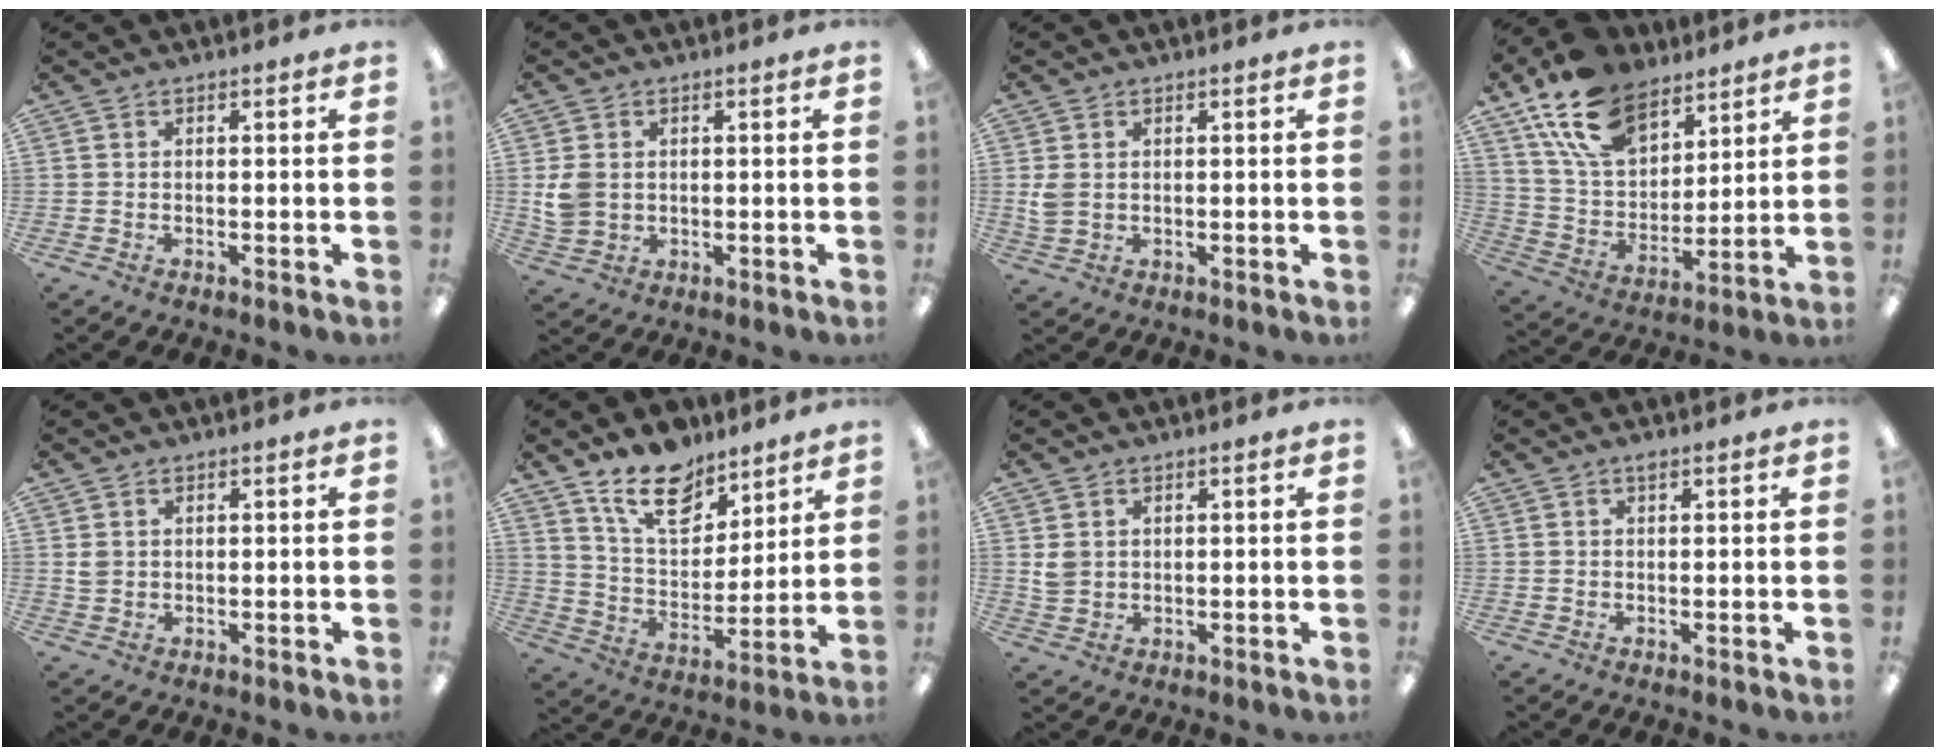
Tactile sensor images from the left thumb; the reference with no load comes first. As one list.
[{"total": 5.0, "force": [0.9, 4.1, 2.7], "torque": [-0.051, 0.004, 0.018]}, {"total": 3.3, "force": [0.7, 2.4, 2.1], "torque": [-0.034, 0.002, 0.012]}, {"total": 17.7, "force": [11.9, 10.0, 8.5], "torque": [-0.171, -0.049, 0.225]}, {"total": 1.9, "force": [0.8, 1.5, 0.9], "torque": [-0.019, 0.003, 0.015]}, {"total": 15.2, "force": [11.4, 7.7, 6.6], "torque": [-0.104, -0.066, 0.207]}, {"total": 3.2, "force": [1.3, 2.6, 1.4], "torque": [-0.022, -0.001, 0.023]}, {"total": 0.9, "force": [0.6, 0.2, 0.6], "torque": [-0.013, 0.002, 0.011]}]